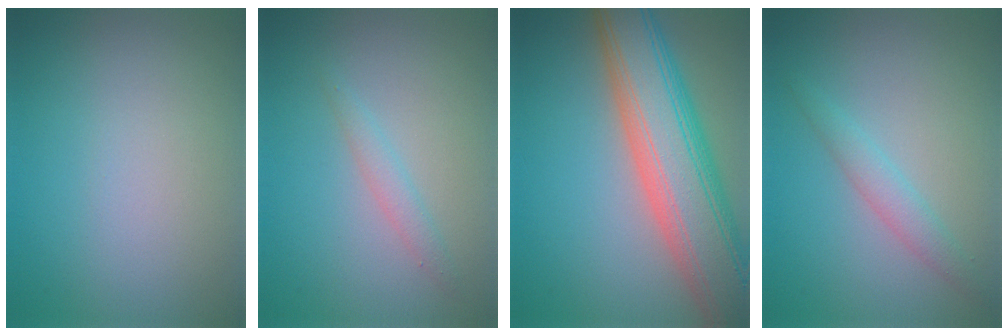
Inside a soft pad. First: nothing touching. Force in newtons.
{"total": 1.4, "press": 1.4, "slide": 0.1}
{"total": 11.5, "press": 11.5, "slide": 0.9}
{"total": 2.0, "press": 2.0, "slide": 0.0}